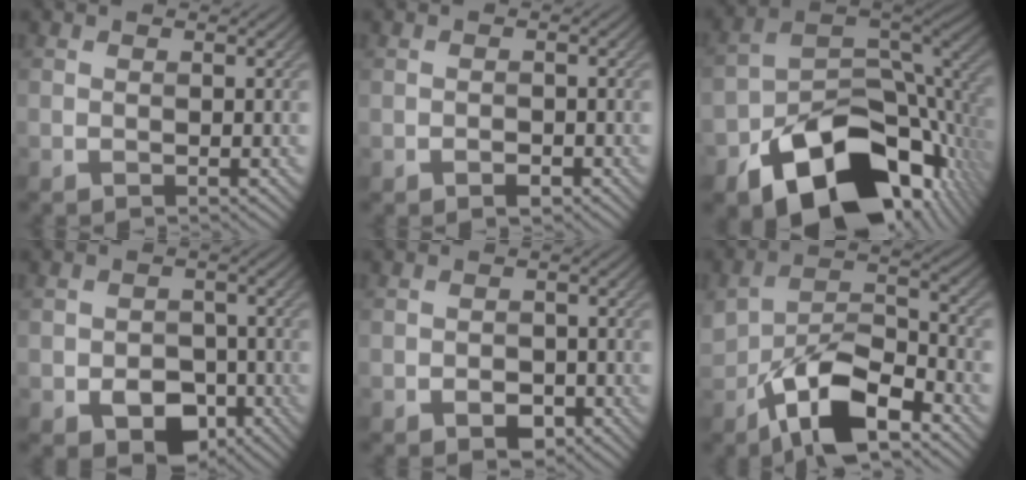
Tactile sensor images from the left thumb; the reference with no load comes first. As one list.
[{"total": 1.3, "force": [-0.8, 0.7, 0.7], "torque": [-0.012, -0.001, -0.014]}, {"total": 16.5, "force": [-8.8, 9.6, 10.2], "torque": [-0.162, -0.038, -0.138]}, {"total": 6.0, "force": [-2.7, 4.3, 3.2], "torque": [-0.055, -0.015, -0.043]}, {"total": 2.8, "force": [-1.3, 2.0, 1.5], "torque": [-0.025, -0.007, -0.020]}, {"total": 10.6, "force": [-5.3, 5.3, 7.6], "torque": [-0.152, -0.015, -0.092]}]